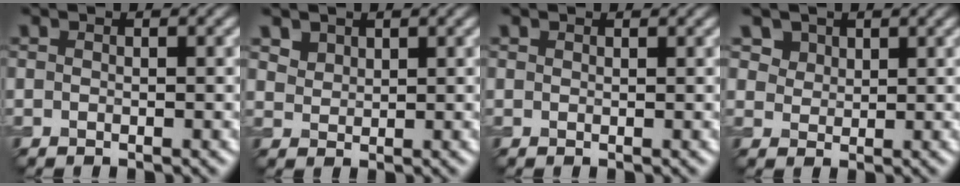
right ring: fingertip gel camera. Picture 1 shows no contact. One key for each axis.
{"total": 2.1, "fx": 1.6, "fy": 1.3, "fz": 0.6, "tx": -0.021, "ty": -0.009, "tz": 0.044}
{"total": 0.8, "fx": 0.7, "fy": 0.3, "fz": 0.1, "tx": -0.001, "ty": -0.003, "tz": 0.010}
{"total": 4.3, "fx": 2.8, "fy": 2.9, "fz": 1.6, "tx": -0.064, "ty": -0.008, "tz": 0.058}